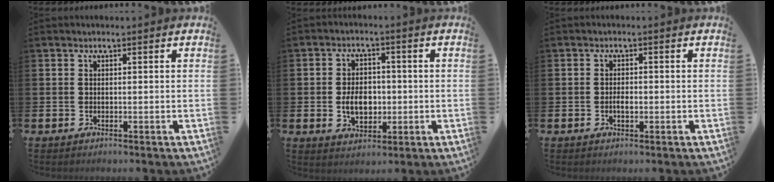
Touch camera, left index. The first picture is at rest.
{"total": 5.0, "force": [-0.5, 3.6, 3.5], "torque": [-0.055, 0.004, -0.015]}
{"total": 1.6, "force": [-0.3, 0.8, 1.3], "torque": [-0.016, 0.000, -0.009]}